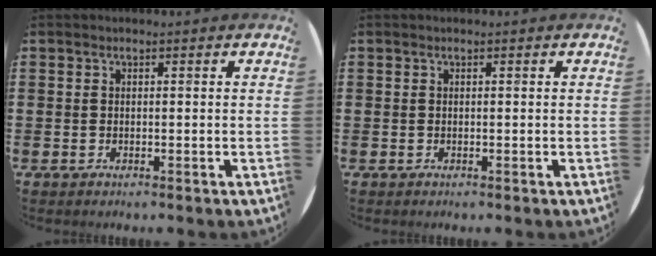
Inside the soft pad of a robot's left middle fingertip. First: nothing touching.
{"total": 0.0}